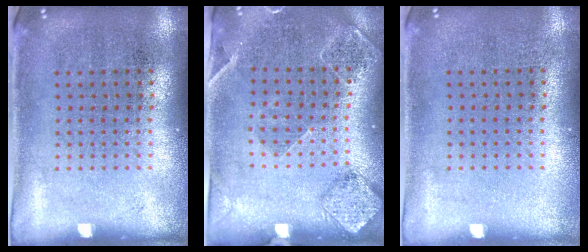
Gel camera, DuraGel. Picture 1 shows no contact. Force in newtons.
{"total": 1.6, "press": 1.6, "slide": 0.4}
{"total": 0.0}